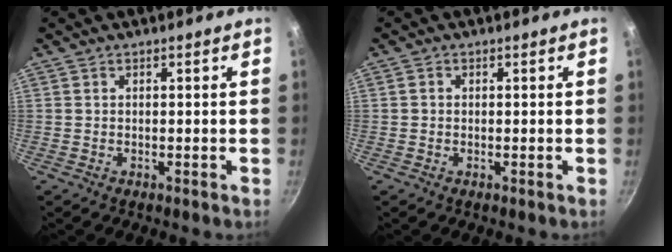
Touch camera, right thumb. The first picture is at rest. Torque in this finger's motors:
{"motor_torque": [0.11, -0.29, 0.00, -0.44, 0.06]}